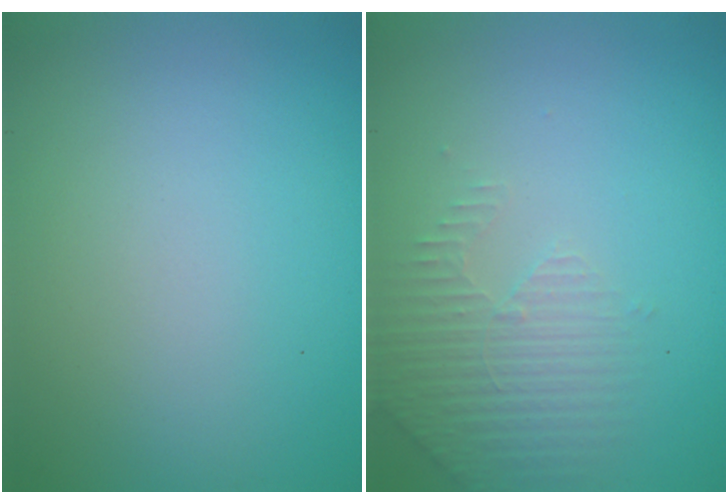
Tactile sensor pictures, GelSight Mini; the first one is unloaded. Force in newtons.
{"total": 2.8, "press": 2.7, "slide": 0.8}